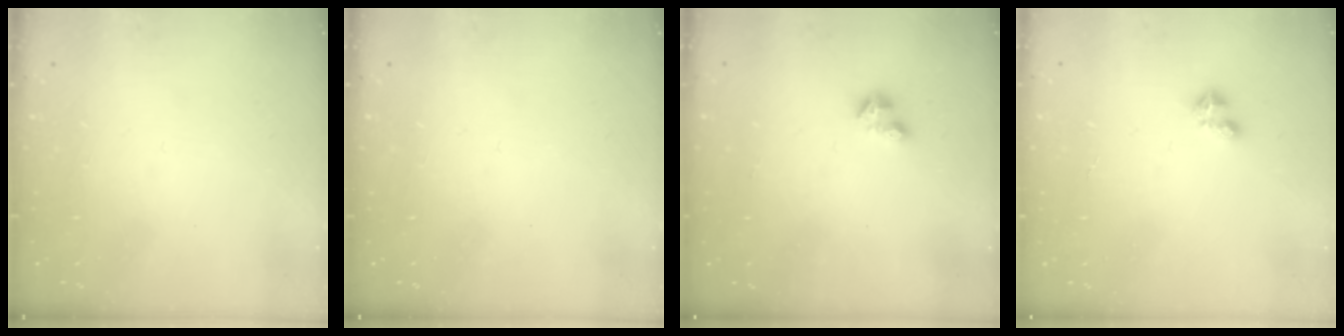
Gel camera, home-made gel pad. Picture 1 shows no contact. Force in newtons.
{"total": 0.0}
{"total": 2.9, "press": 2.8, "slide": 0.6}
{"total": 2.4, "press": 2.4, "slide": 0.5}